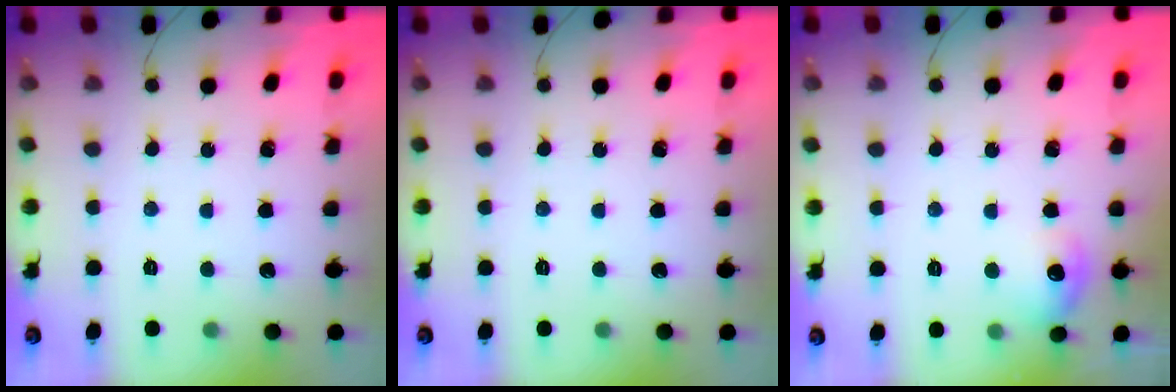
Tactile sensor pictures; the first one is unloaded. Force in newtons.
{"total": 0.0}
{"total": 8.5, "press": 8.4, "slide": 1.4}